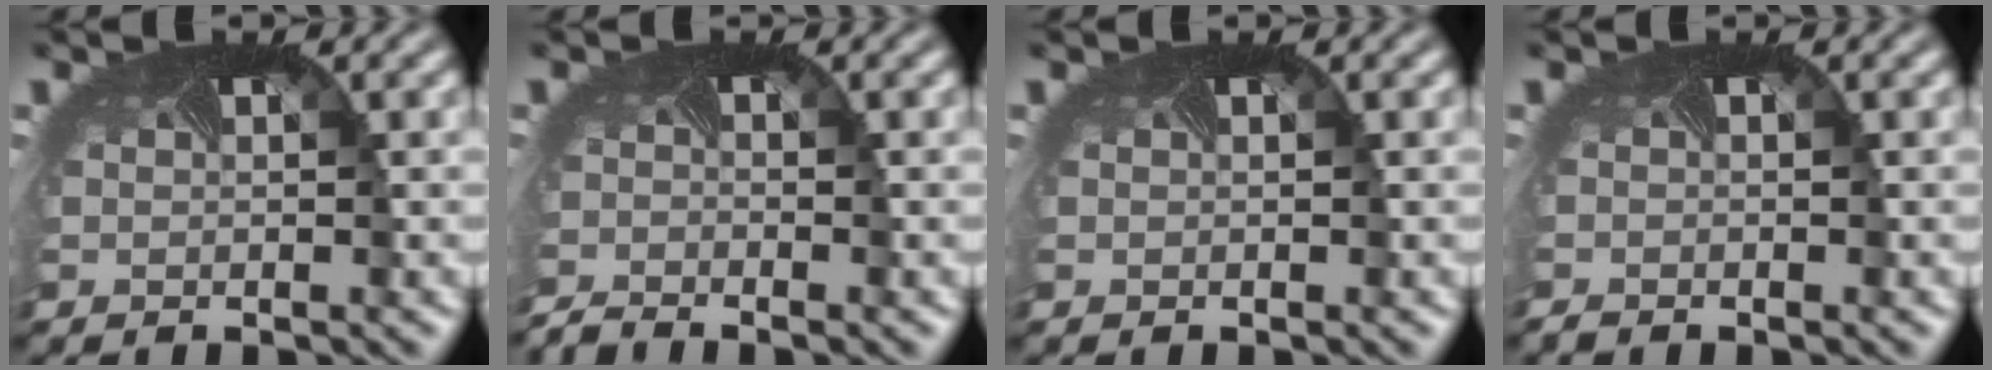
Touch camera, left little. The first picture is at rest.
{"total": 2.1, "force": [-2.1, -0.4, -0.1], "torque": [-0.007, -0.018, -0.046]}
{"total": 0.0}
{"total": 0.7, "force": [-0.7, -0.2, -0.1], "torque": [-0.004, -0.002, -0.014]}